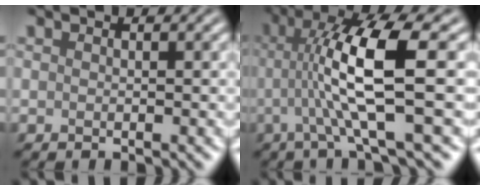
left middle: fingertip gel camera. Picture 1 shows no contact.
{"total": 7.9, "force": [-0.3, 1.2, 7.8], "torque": [-0.138, 0.013, -0.005]}